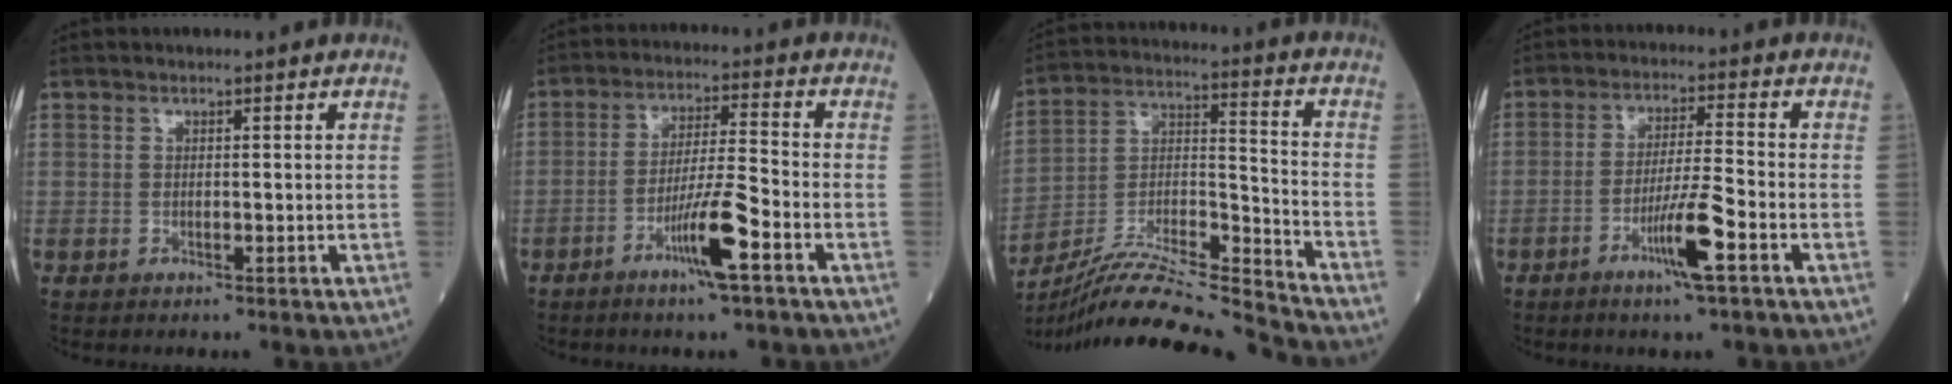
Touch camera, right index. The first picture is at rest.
{"total": 7.9, "force": [-4.1, -0.3, 6.8], "torque": [-0.130, -0.005, -0.073]}
{"total": 19.2, "force": [-18.1, -1.7, 6.1], "torque": [-0.125, 0.002, -0.313]}
{"total": 7.2, "force": [-3.5, -0.4, 6.3], "torque": [-0.119, -0.006, -0.063]}